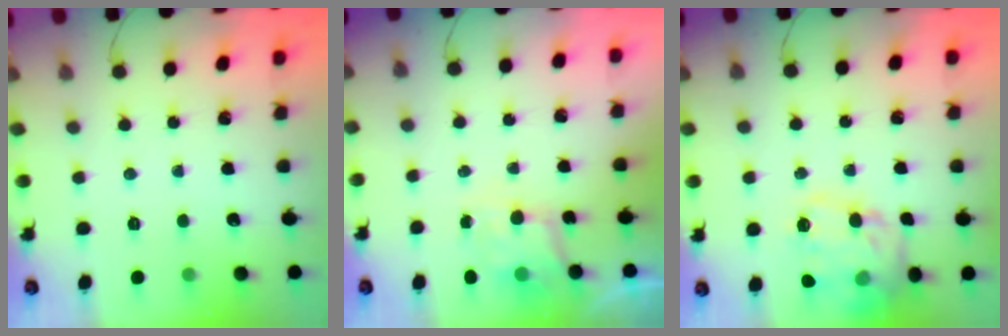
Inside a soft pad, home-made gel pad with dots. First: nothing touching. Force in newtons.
{"total": 5.7, "press": 5.7, "slide": 0.4}
{"total": 15.9, "press": 15.8, "slide": 1.7}